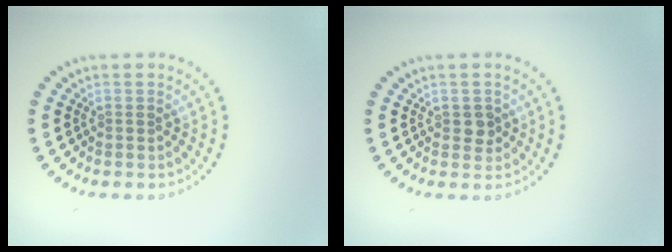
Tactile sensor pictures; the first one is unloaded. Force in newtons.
{"total": 1.2, "press": 1.2, "slide": 0.3}